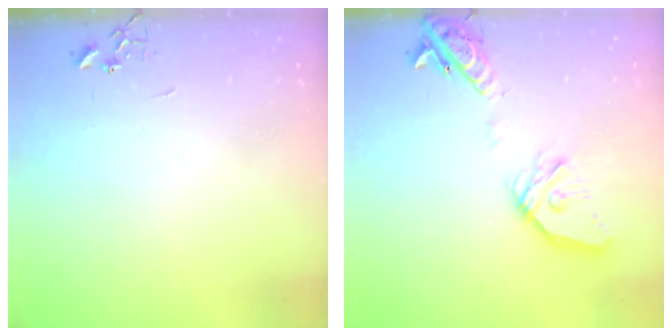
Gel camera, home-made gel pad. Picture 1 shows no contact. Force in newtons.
{"total": 18.6, "press": 18.3, "slide": 3.1}